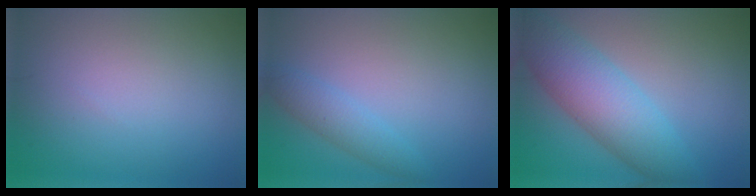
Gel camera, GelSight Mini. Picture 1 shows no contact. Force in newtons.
{"total": 2.2, "press": 2.2, "slide": 0.0}
{"total": 6.5, "press": 6.5, "slide": 0.1}